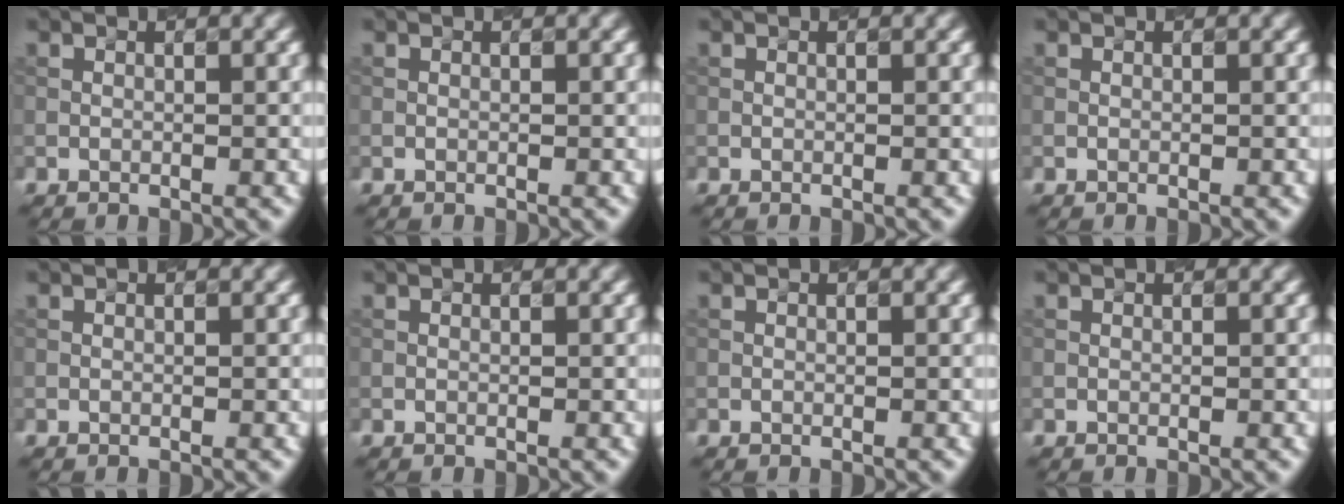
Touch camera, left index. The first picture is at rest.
{"total": 0.0}
{"total": 0.0}
{"total": 0.0}
{"total": 0.0}
{"total": 0.0}
{"total": 0.0}
{"total": 0.0}